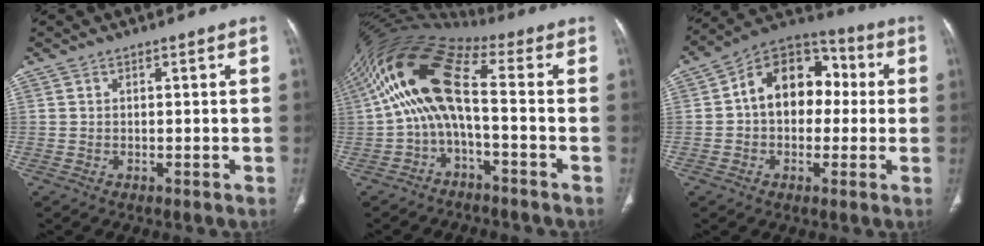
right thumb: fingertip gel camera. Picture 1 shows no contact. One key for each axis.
{"total": 14.8, "fx": -1.4, "fy": 5.9, "fz": 13.5, "tx": -0.269, "ty": 0.071, "tz": -0.037}
{"total": 14.6, "fx": 1.2, "fy": 10.5, "fz": 10.0, "tx": -0.113, "ty": 0.040, "tz": 0.004}